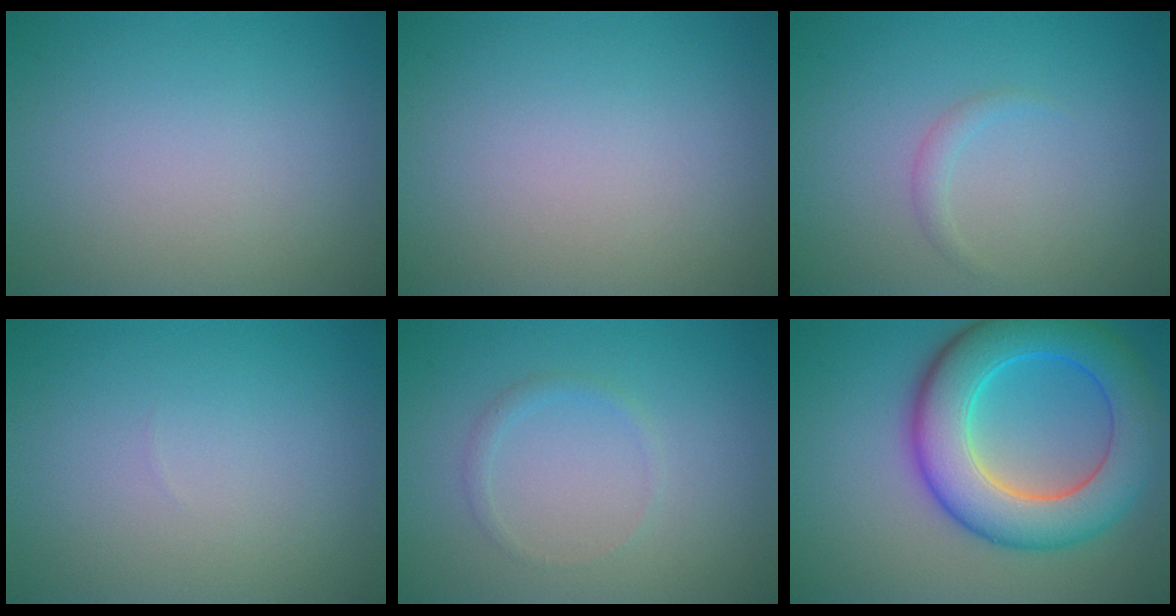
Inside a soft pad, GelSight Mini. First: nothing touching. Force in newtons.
{"total": 0.0}
{"total": 0.9, "press": 0.9, "slide": 0.0}
{"total": 0.0}
{"total": 0.9, "press": 0.9, "slide": 0.1}
{"total": 9.6, "press": 9.6, "slide": 0.0}